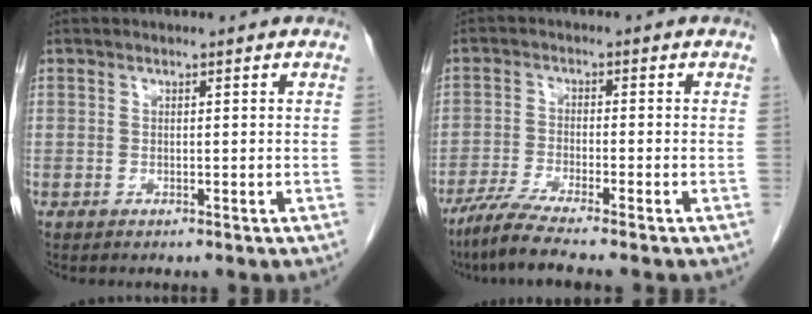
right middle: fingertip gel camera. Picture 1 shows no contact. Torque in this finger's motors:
{"motor_torque": [-0.26, -0.17, 0.05, 0.02]}